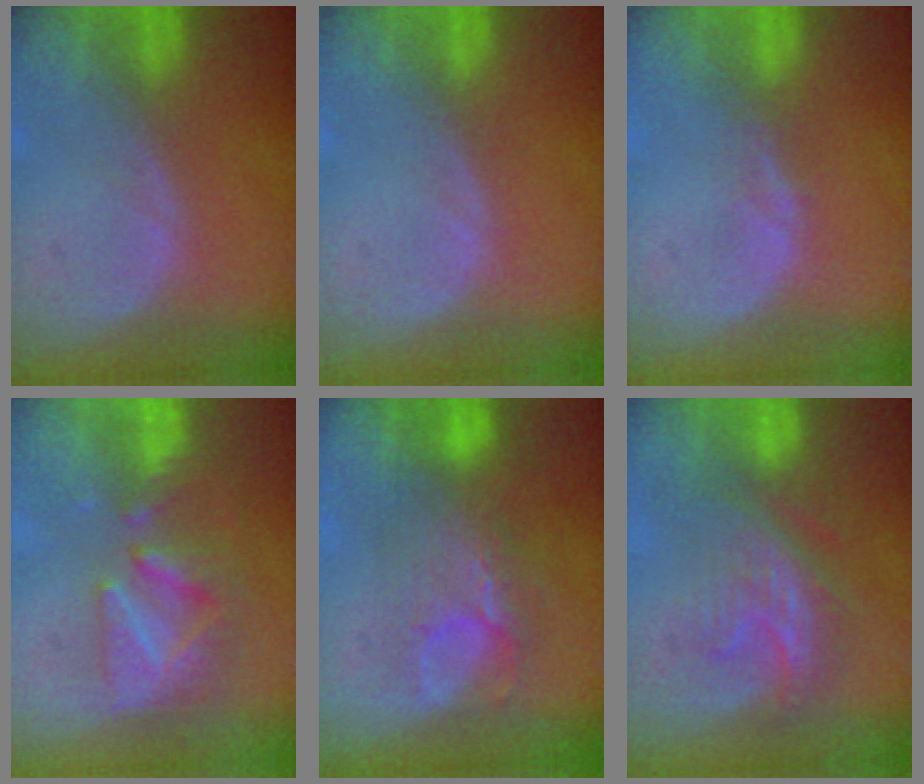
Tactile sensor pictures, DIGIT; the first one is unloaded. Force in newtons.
{"total": 0.0}
{"total": 1.0, "press": 1.0, "slide": 0.1}
{"total": 8.7, "press": 7.7, "slide": 3.9}
{"total": 7.5, "press": 7.0, "slide": 2.7}
{"total": 8.2, "press": 7.3, "slide": 3.6}